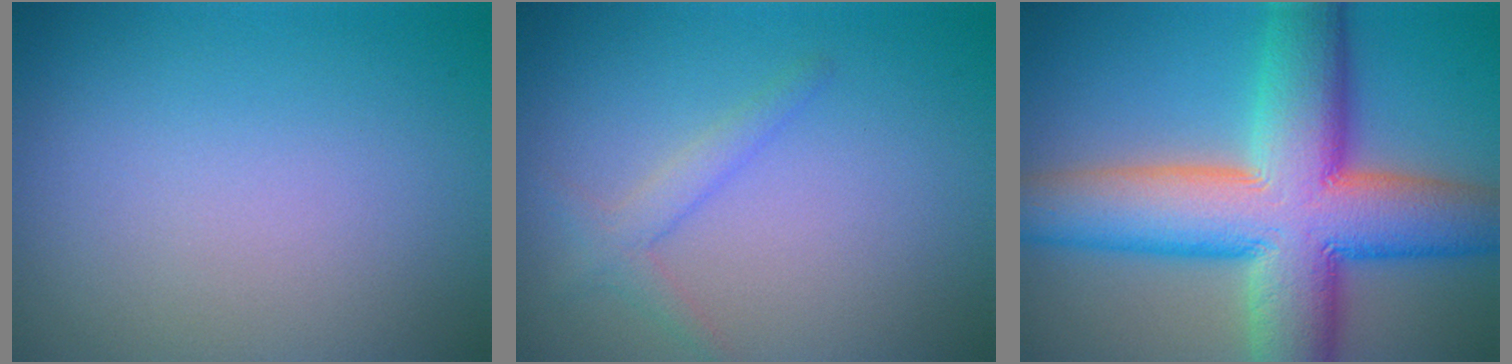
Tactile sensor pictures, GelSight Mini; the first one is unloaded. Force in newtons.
{"total": 1.7, "press": 1.7, "slide": 0.1}
{"total": 14.2, "press": 14.2, "slide": 0.8}